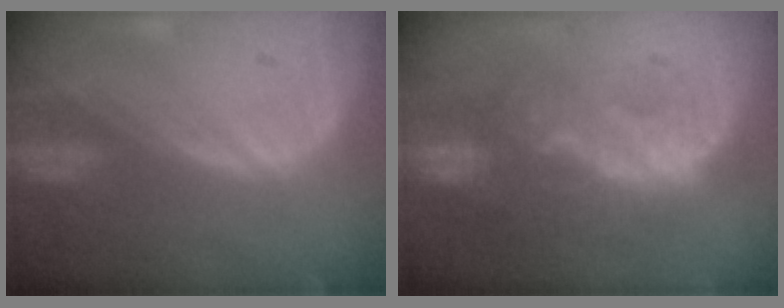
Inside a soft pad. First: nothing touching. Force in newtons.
{"total": 10.7, "press": 9.4, "slide": 5.0}